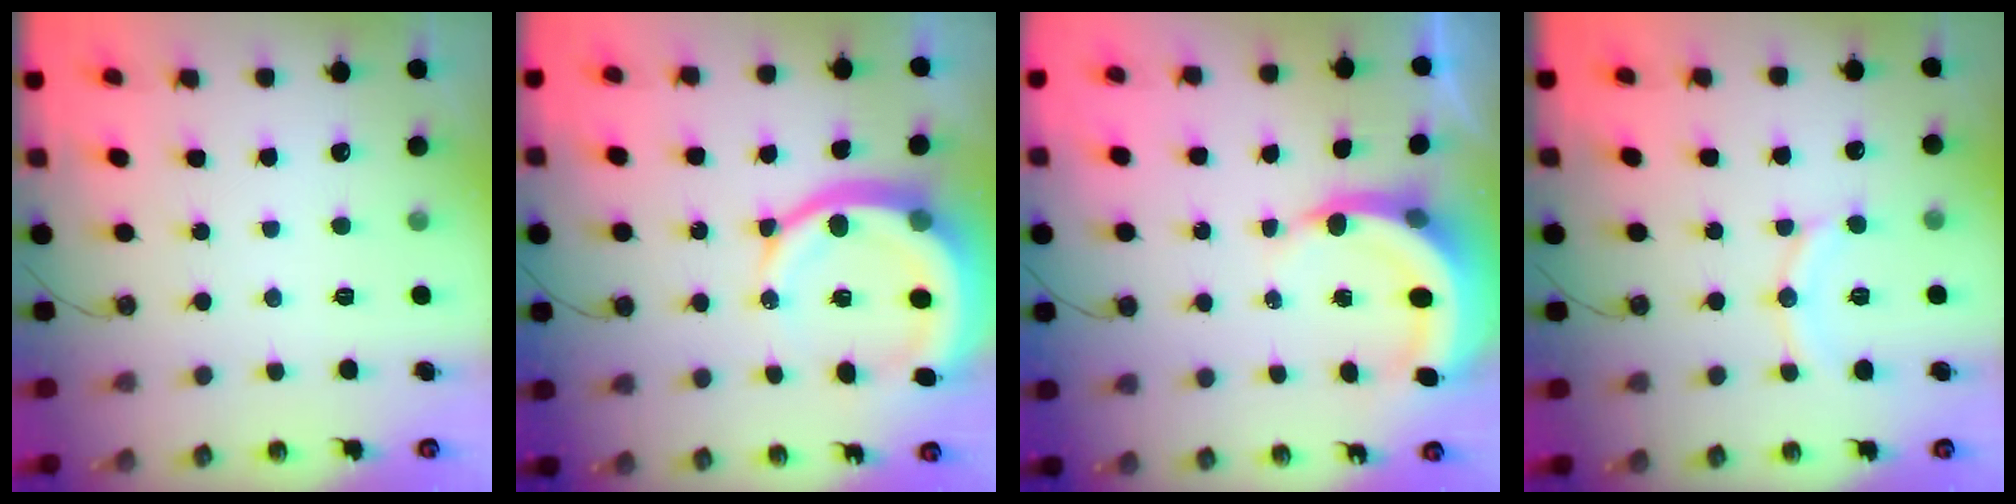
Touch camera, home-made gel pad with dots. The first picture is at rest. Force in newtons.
{"total": 15.2, "press": 15.1, "slide": 1.6}
{"total": 5.9, "press": 5.8, "slide": 1.0}
{"total": 9.6, "press": 9.5, "slide": 0.9}